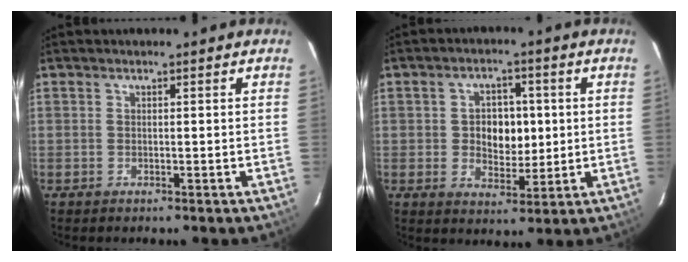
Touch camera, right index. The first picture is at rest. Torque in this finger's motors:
{"motor_torque": [0.01, 0.06, 0.02, 0.01]}